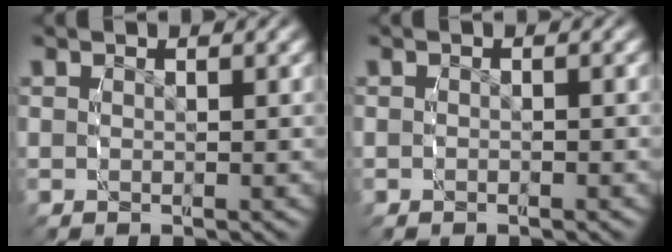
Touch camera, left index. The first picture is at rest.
{"total": 0.8, "force": [-0.8, 0.0, 0.0], "torque": [-0.001, -0.001, -0.013]}